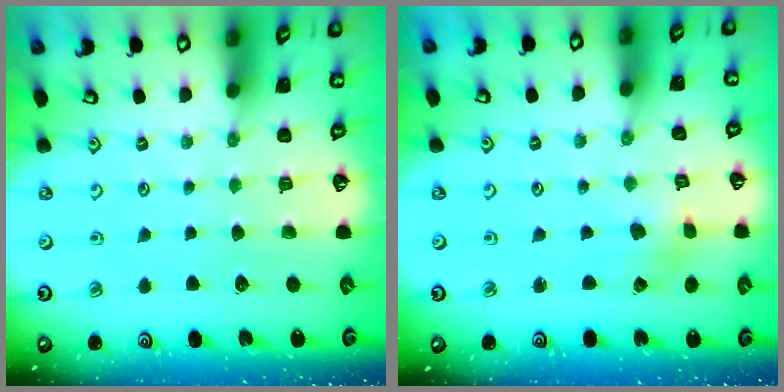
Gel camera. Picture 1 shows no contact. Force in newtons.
{"total": 2.6, "press": 2.5, "slide": 0.5}